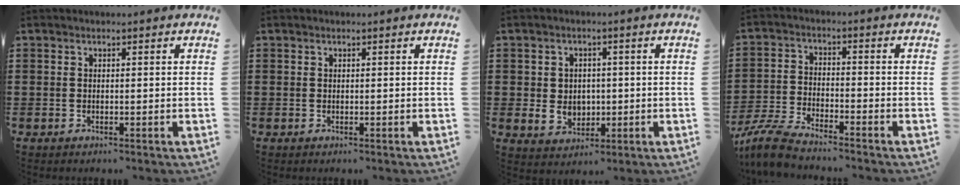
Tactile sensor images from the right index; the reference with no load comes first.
{"total": 0.0}
{"total": 3.4, "force": [0.2, 3.1, 1.1], "torque": [-0.027, 0.005, 0.000]}
{"total": 6.2, "force": [-5.8, 0.3, 2.2], "torque": [-0.067, -0.008, -0.119]}